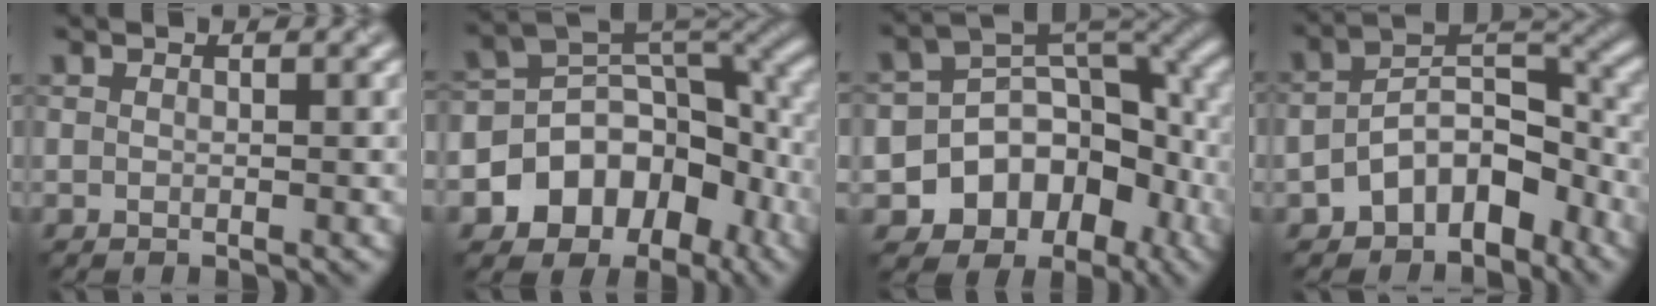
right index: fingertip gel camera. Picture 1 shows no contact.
{"total": 9.9, "force": [-4.1, 7.5, 5.0], "torque": [-0.081, -0.001, -0.072]}
{"total": 10.0, "force": [-4.3, 7.5, 5.0], "torque": [-0.071, -0.011, -0.068]}
{"total": 7.0, "force": [-3.7, 4.2, 4.1], "torque": [-0.043, 0.011, -0.074]}